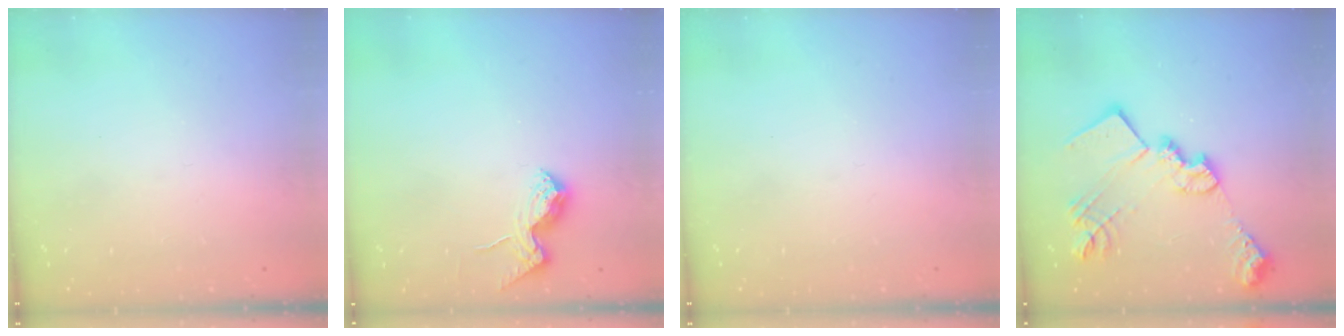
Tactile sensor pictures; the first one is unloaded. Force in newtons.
{"total": 12.0, "press": 12.0, "slide": 0.8}
{"total": 0.0}
{"total": 22.5, "press": 22.4, "slide": 1.8}